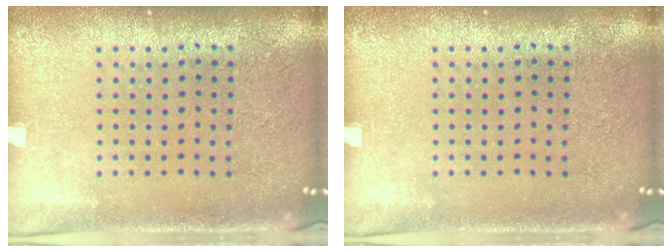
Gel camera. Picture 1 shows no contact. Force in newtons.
{"total": 0.0}